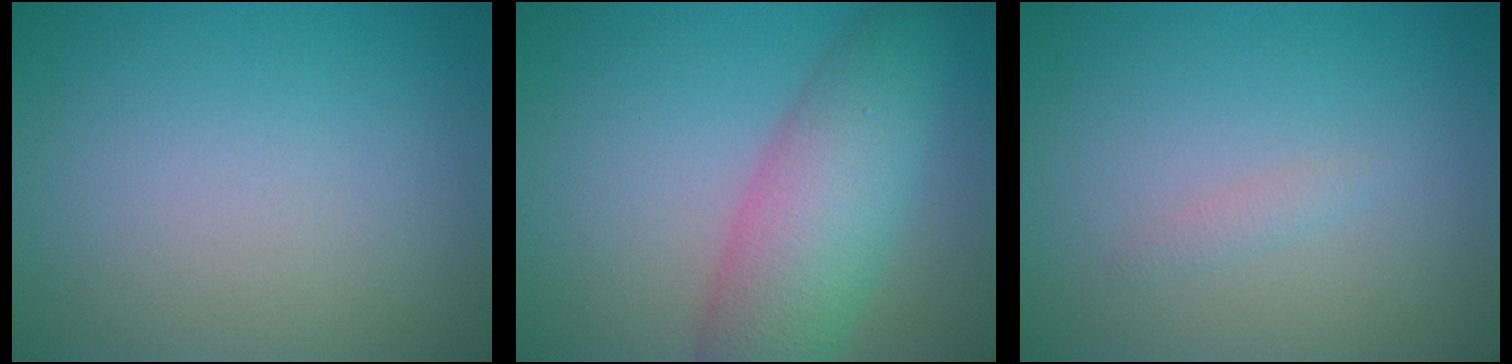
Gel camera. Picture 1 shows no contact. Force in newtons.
{"total": 7.2, "press": 7.2, "slide": 0.2}
{"total": 0.7, "press": 0.7, "slide": 0.0}